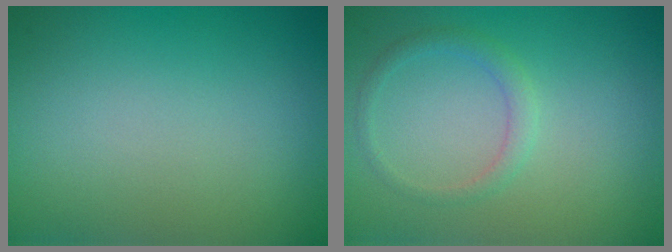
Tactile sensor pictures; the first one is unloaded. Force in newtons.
{"total": 1.4, "press": 1.4, "slide": 0.1}